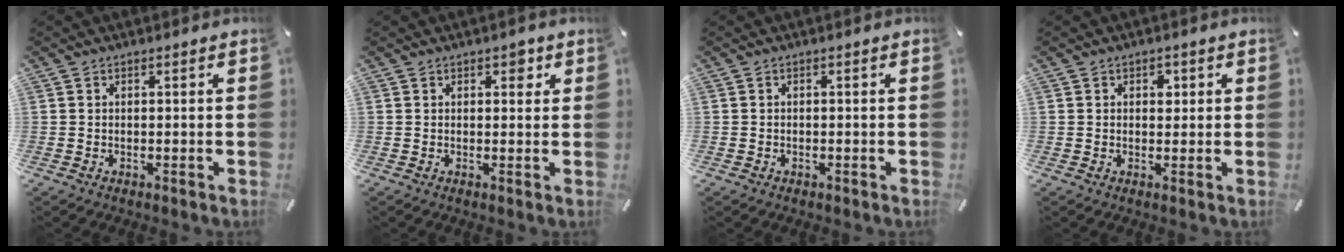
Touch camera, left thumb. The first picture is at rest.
{"total": 2.3, "force": [0.9, 1.5, 1.4], "torque": [-0.006, -0.003, 0.009]}
{"total": 0.8, "force": [-0.4, 0.6, 0.3], "torque": [-0.004, 0.002, -0.009]}
{"total": 2.1, "force": [0.5, 1.7, 1.1], "torque": [-0.001, -0.002, 0.002]}